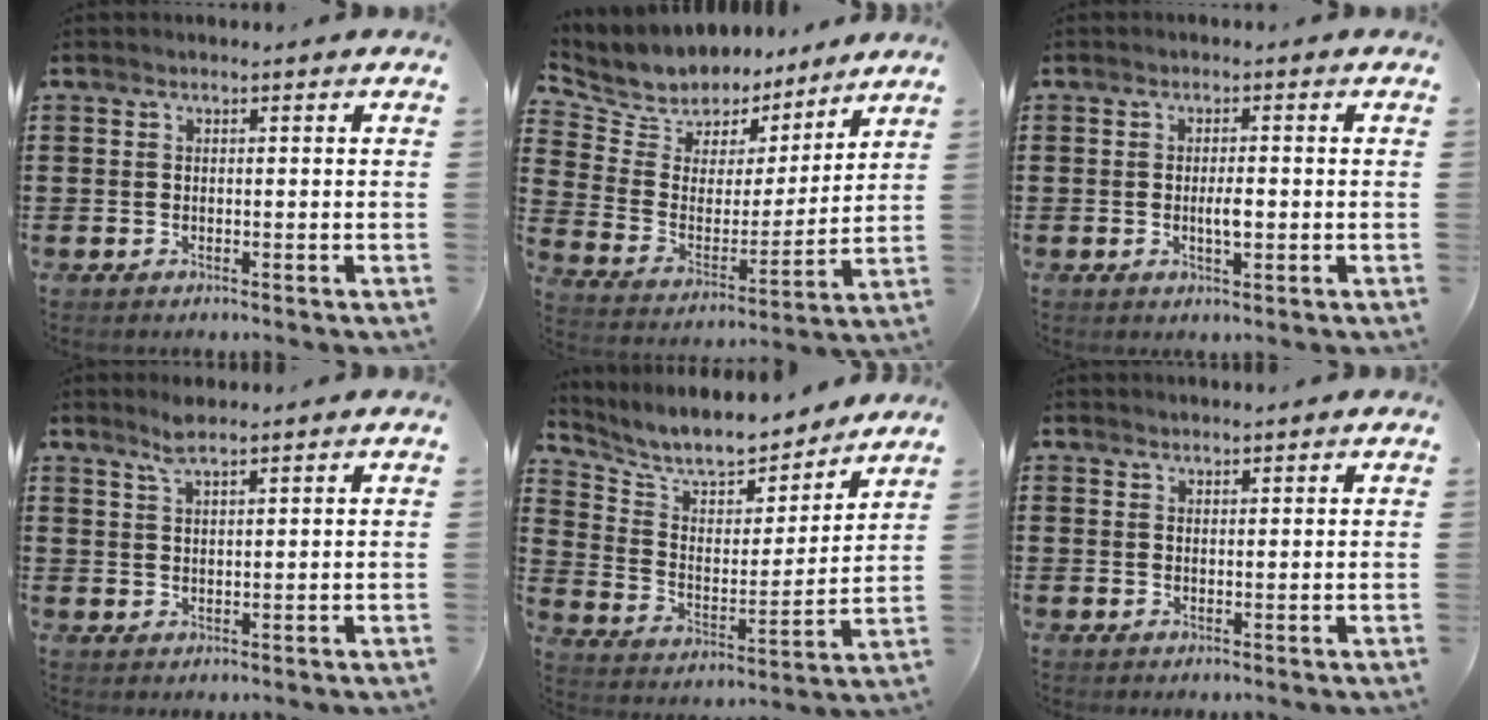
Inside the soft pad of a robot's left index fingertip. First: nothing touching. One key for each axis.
{"total": 6.2, "fx": 5.1, "fy": 3.5, "fz": -0.3, "tx": -0.044, "ty": -0.043, "tz": 0.090}
{"total": 2.8, "fx": -0.2, "fy": 0.9, "fz": 2.6, "tx": -0.049, "ty": 0.001, "tz": -0.005}
{"total": 3.2, "fx": 2.5, "fy": 0.5, "fz": 1.9, "tx": -0.043, "ty": 0.003, "tz": 0.047}
{"total": 8.2, "fx": 7.7, "fy": 1.8, "fz": 2.4, "tx": -0.077, "ty": -0.055, "tz": 0.130}
{"total": 1.3, "fx": 1.3, "fy": 0.2, "fz": 0.0, "tx": -0.003, "ty": -0.001, "tz": 0.025}